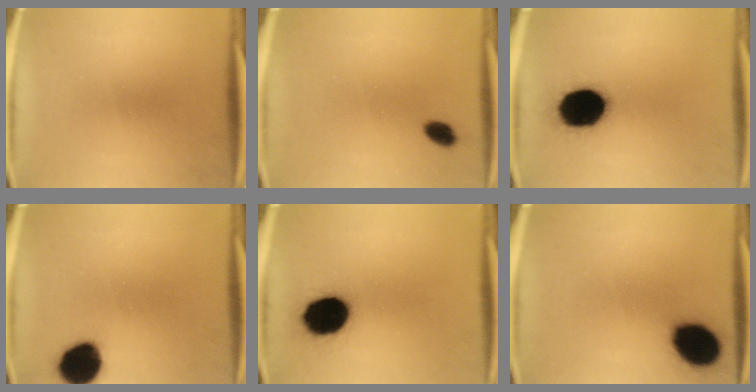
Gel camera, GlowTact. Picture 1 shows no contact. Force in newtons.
{"total": 2.9}
{"total": 19.0}
{"total": 11.9}
{"total": 15.9}
{"total": 13.9}